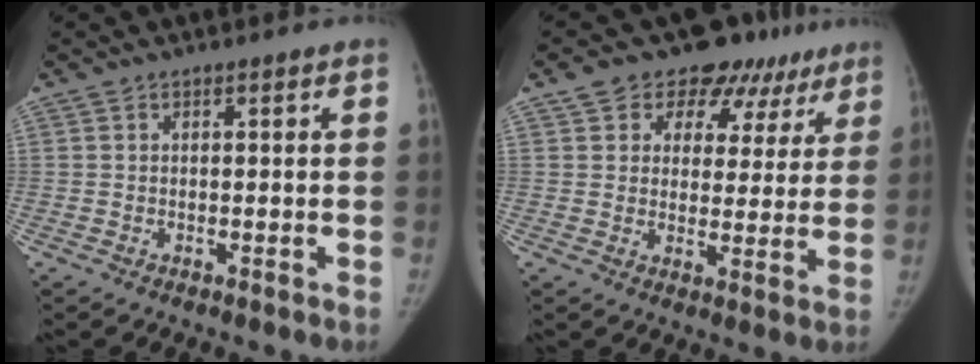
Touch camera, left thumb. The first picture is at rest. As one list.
[{"total": 14.5, "force": [9.1, 9.5, 5.9], "torque": [-0.022, -0.016, 0.116]}]